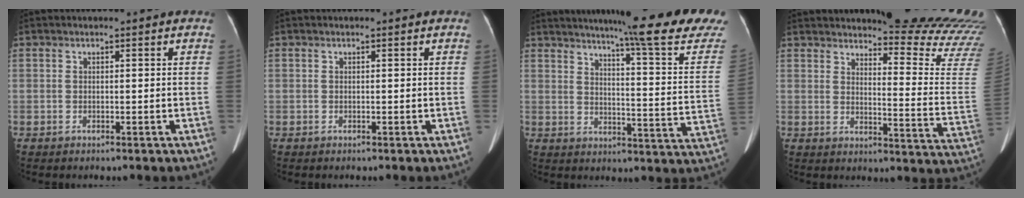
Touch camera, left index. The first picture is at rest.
{"total": 0.0}
{"total": 23.1, "force": [19.8, -0.7, 11.9], "torque": [-0.158, -0.083, 0.229]}
{"total": 20.5, "force": [19.8, -0.1, 5.4], "torque": [-0.064, -0.161, 0.215]}